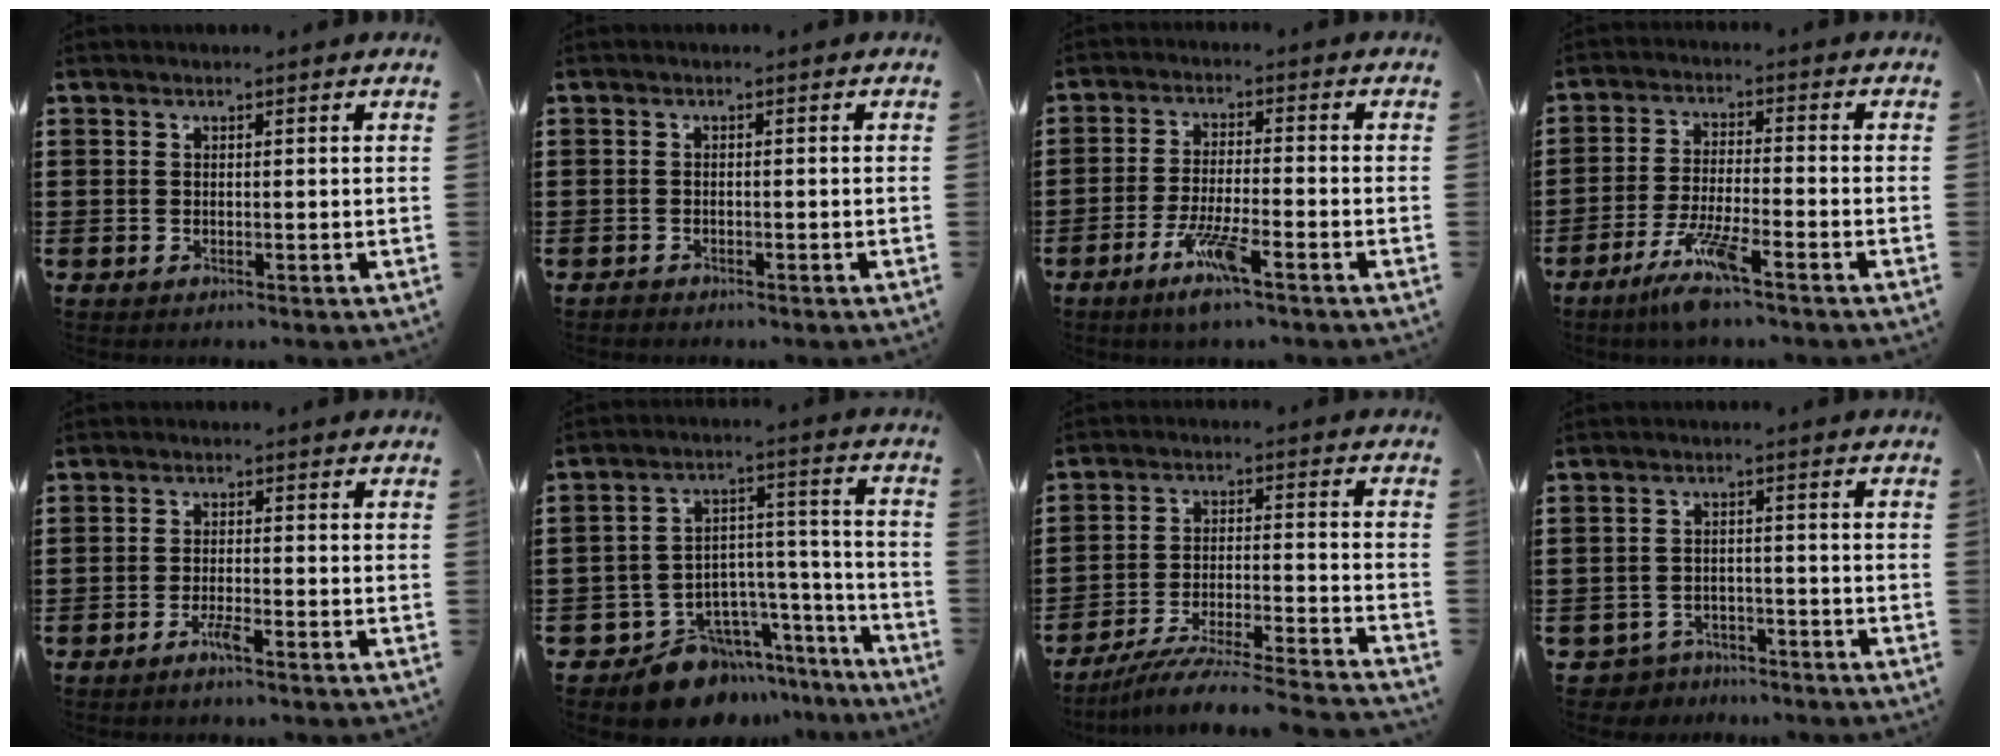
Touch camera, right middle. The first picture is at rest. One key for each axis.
{"total": 0.7, "fx": -0.7, "fy": 0.2, "fz": 0.0, "tx": -0.002, "ty": 0.001, "tz": -0.014}
{"total": 6.5, "fx": -3.9, "fy": 0.8, "fz": 5.2, "tx": -0.107, "ty": -0.010, "tz": -0.072}
{"total": 7.2, "fx": -5.2, "fy": 0.4, "fz": 5.1, "tx": -0.105, "ty": -0.013, "tz": -0.096}
{"total": 2.4, "fx": -1.6, "fy": 0.2, "fz": 1.8, "tx": -0.037, "ty": -0.003, "tz": -0.031}
{"total": 11.2, "fx": -9.8, "fy": 5.0, "fz": 2.3, "tx": -0.042, "ty": 0.036, "tz": -0.179}
{"total": 7.4, "fx": -6.9, "fy": -0.3, "fz": 2.7, "tx": -0.046, "ty": -0.005, "tz": -0.135}
{"total": 3.4, "fx": -3.3, "fy": 1.0, "fz": -0.2, "tx": -0.013, "ty": -0.001, "tz": -0.074}